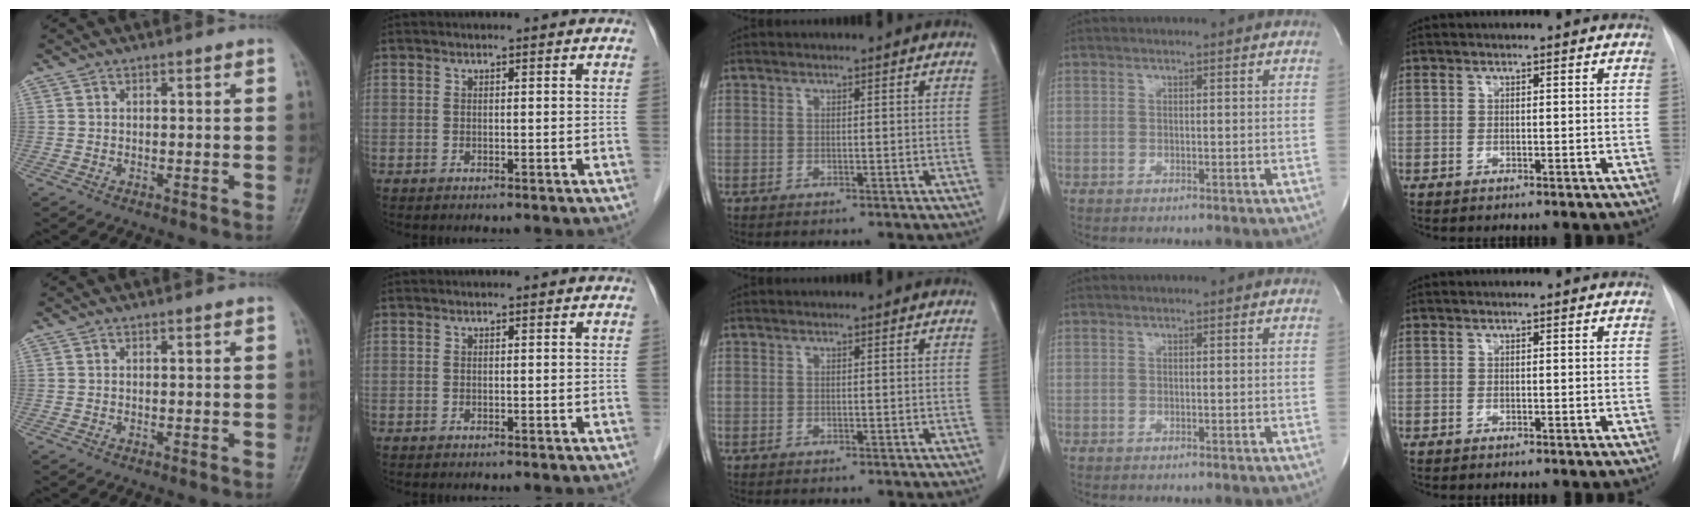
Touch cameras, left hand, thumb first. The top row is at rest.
{}